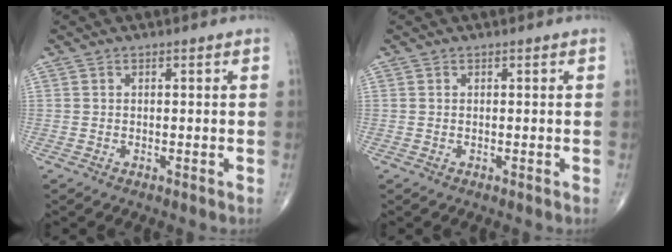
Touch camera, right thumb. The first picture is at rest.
{"total": 0.0}